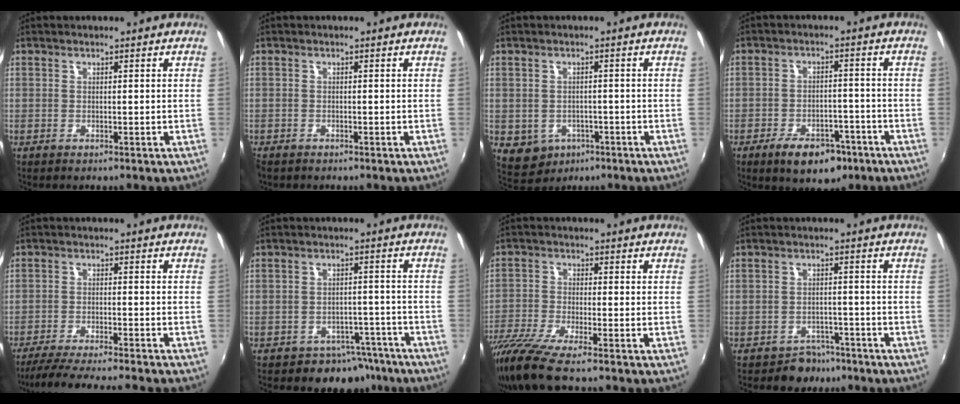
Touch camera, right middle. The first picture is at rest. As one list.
[{"total": 1.1, "force": [-0.9, 0.6, 0.2], "torque": [-0.009, -0.003, -0.018]}, {"total": 6.5, "force": [-2.5, 5.4, 2.5], "torque": [-0.065, -0.008, -0.020]}, {"total": 9.5, "force": [-6.0, 5.0, 5.4], "torque": [-0.111, 0.002, -0.082]}, {"total": 11.5, "force": [-10.3, -0.6, 5.1], "torque": [-0.117, -0.017, -0.167]}, {"total": 7.5, "force": [-5.6, 4.8, 1.3], "torque": [-0.019, 0.030, -0.057]}, {"total": 8.9, "force": [-7.1, 0.3, 5.3], "torque": [-0.126, -0.034, -0.134]}, {"total": 3.2, "force": [-2.3, 2.0, 1.0], "torque": [-0.027, -0.001, -0.030]}]